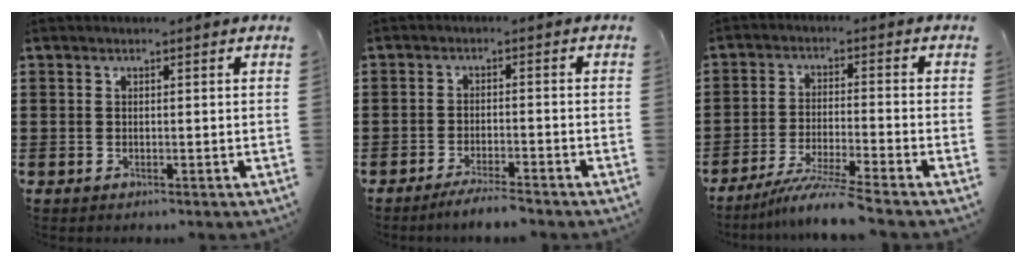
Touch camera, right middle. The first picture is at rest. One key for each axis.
{"total": 3.4, "fx": -3.2, "fy": -0.1, "fz": 1.2, "tx": -0.020, "ty": -0.001, "tz": -0.061}
{"total": 6.6, "fx": -5.7, "fy": -0.5, "fz": 3.3, "tx": -0.071, "ty": -0.024, "tz": -0.108}